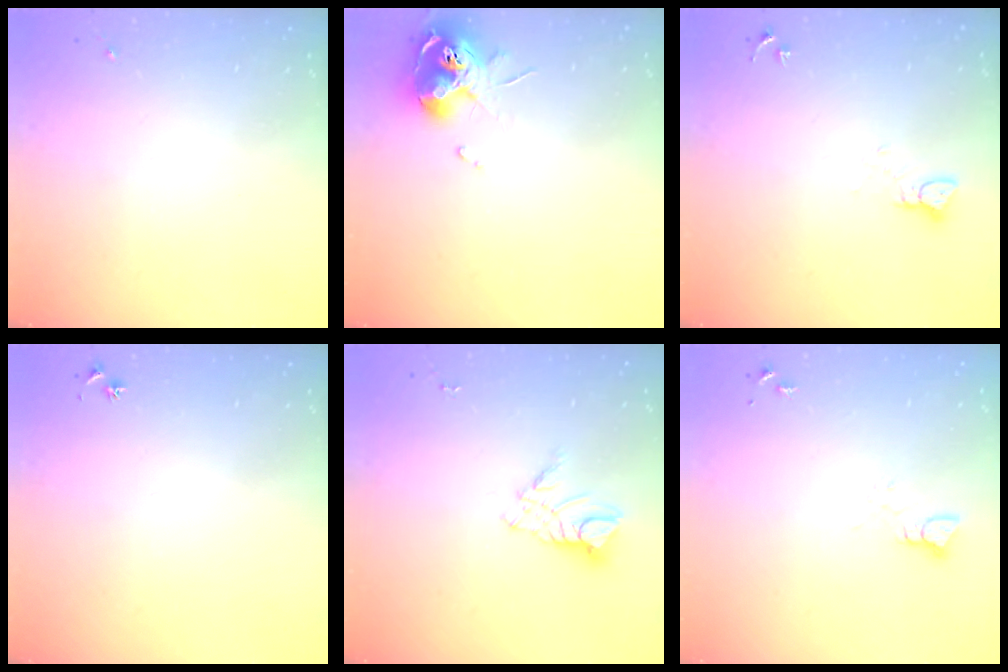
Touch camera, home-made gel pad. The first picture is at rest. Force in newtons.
{"total": 10.7, "press": 10.6, "slide": 0.9}
{"total": 2.4, "press": 2.4, "slide": 0.2}
{"total": 2.9, "press": 2.8, "slide": 0.3}
{"total": 8.9, "press": 8.9, "slide": 0.8}
{"total": 2.5, "press": 2.5, "slide": 0.1}